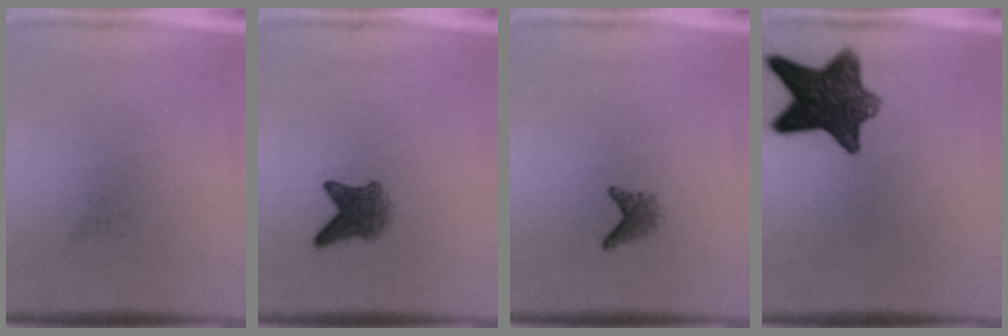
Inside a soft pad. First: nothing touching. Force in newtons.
{"total": 3.6}
{"total": 1.7}
{"total": 11.0}